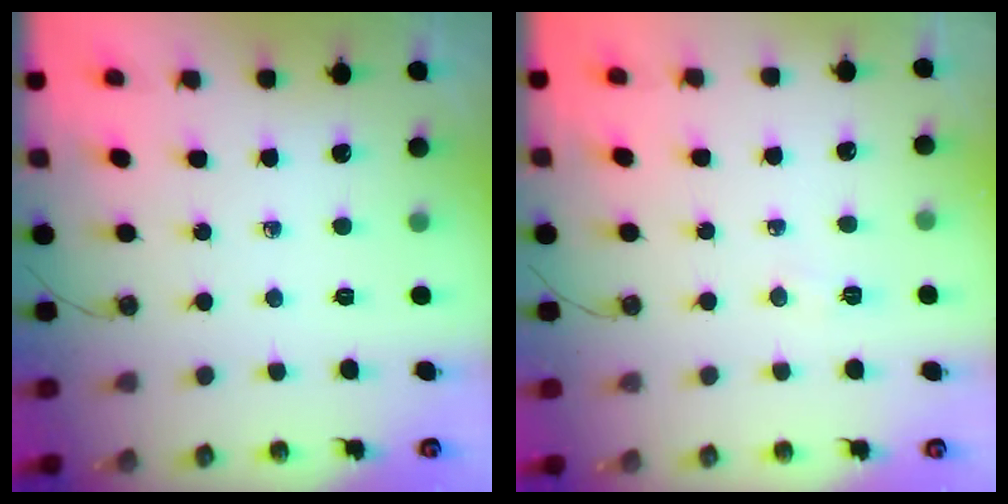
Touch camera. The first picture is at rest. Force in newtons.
{"total": 4.0, "press": 4.0, "slide": 0.7}